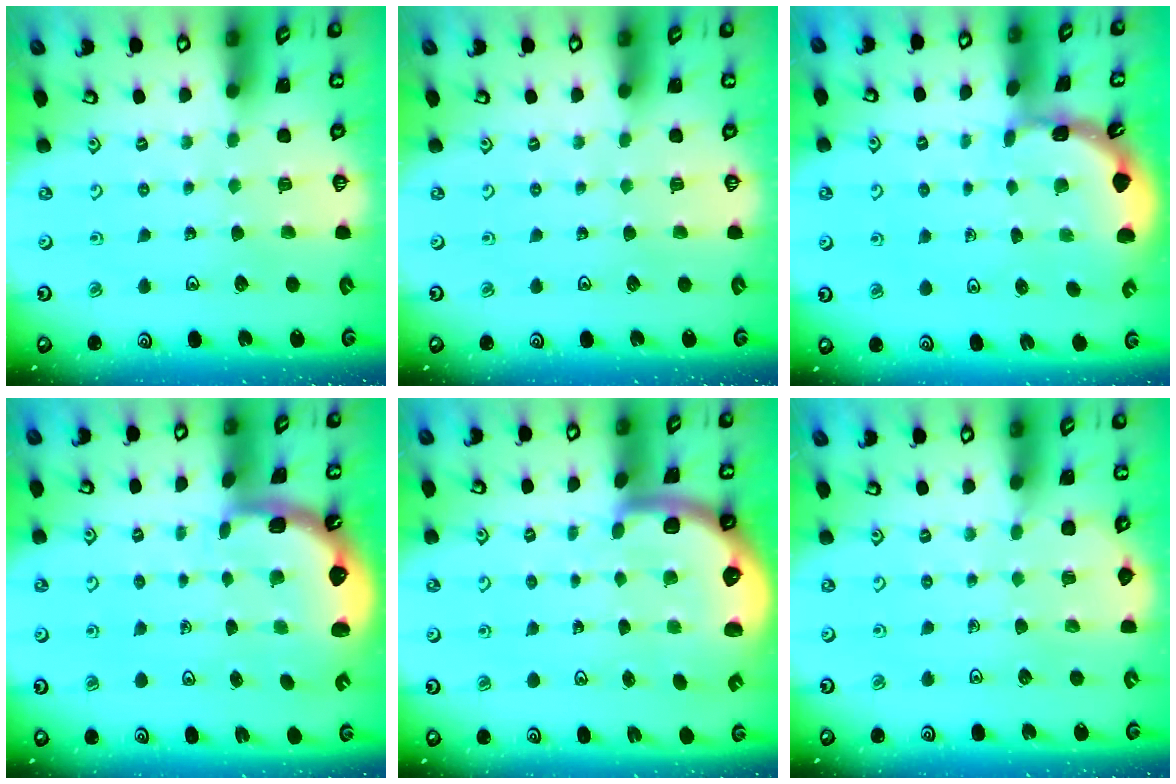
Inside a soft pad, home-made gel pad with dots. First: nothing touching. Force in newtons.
{"total": 0.0}
{"total": 1.8, "press": 1.8, "slide": 0.1}
{"total": 2.7, "press": 1.4, "slide": 2.3}
{"total": 4.9, "press": 4.6, "slide": 1.4}
{"total": 1.6, "press": 1.5, "slide": 0.3}